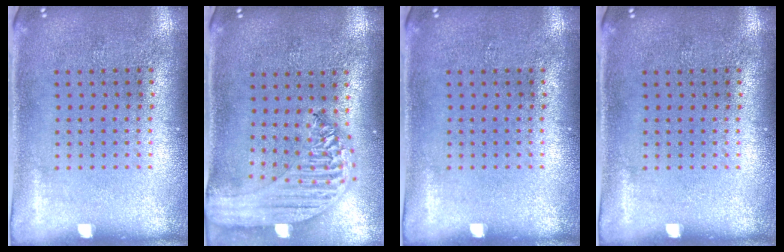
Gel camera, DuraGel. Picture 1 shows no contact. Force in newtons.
{"total": 2.2, "press": 2.0, "slide": 1.0}
{"total": 0.0}
{"total": 0.0}